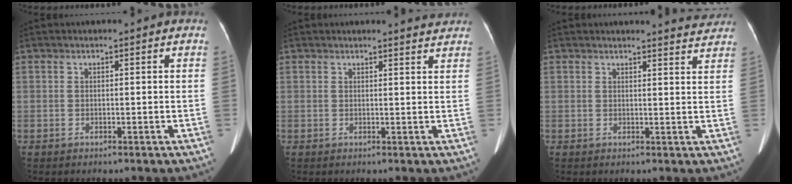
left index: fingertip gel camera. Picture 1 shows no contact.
{"total": 2.6, "force": [2.6, 0.0, 0.3], "torque": [-0.007, -0.008, 0.021]}
{"total": 3.9, "force": [3.9, 0.1, 0.3], "torque": [-0.008, -0.014, 0.032]}